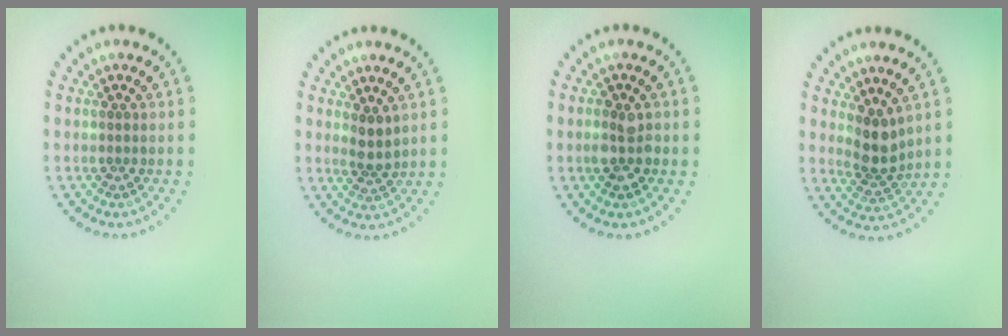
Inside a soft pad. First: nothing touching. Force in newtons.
{"total": 1.8, "press": 1.6, "slide": 0.9}
{"total": 2.3, "press": 2.2, "slide": 0.3}
{"total": 2.9, "press": 2.3, "slide": 1.7}